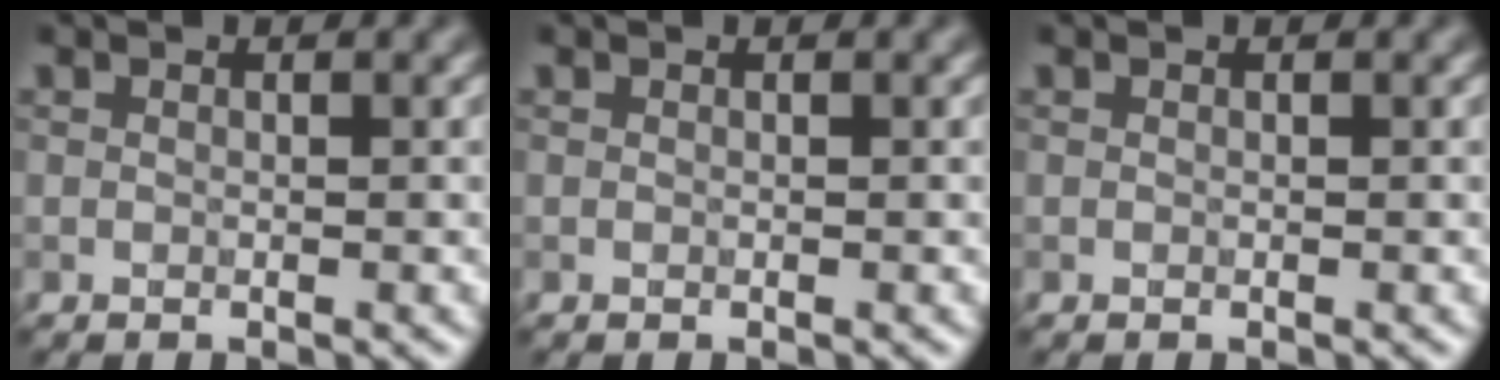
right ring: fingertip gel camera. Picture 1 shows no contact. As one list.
[{"total": 0.0}, {"total": 0.0}]